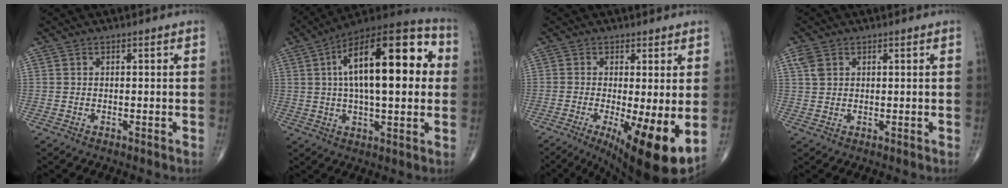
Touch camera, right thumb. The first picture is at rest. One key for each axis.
{"total": 24.1, "fx": 4.5, "fy": 9.5, "fz": 21.6, "tx": -0.329, "ty": 0.021, "tz": 0.059}
{"total": 12.8, "fx": -2.9, "fy": 2.9, "fz": 12.1, "tx": -0.180, "ty": -0.026, "tz": -0.036}
{"total": 2.8, "fx": 1.3, "fy": 2.0, "fz": 1.5, "tx": -0.030, "ty": 0.004, "tz": 0.030}